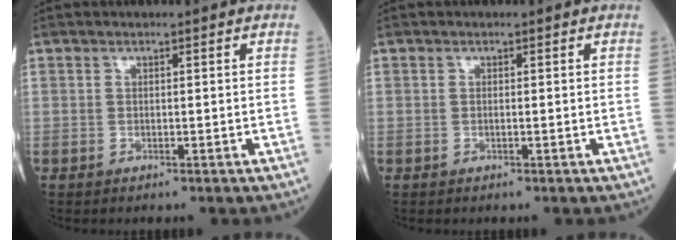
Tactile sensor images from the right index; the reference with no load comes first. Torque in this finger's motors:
{"motor_torque": [-0.10, -0.15, 0.13, 0.03]}